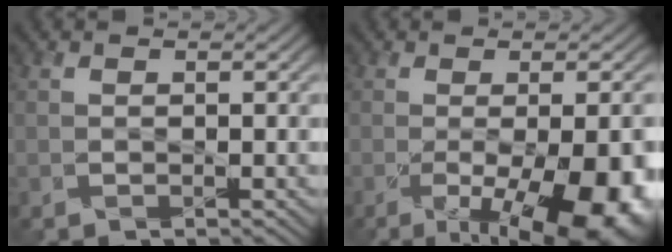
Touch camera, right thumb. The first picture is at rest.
{"total": 13.2, "force": [-4.7, 4.4, 11.5], "torque": [-0.143, -0.038, -0.046]}